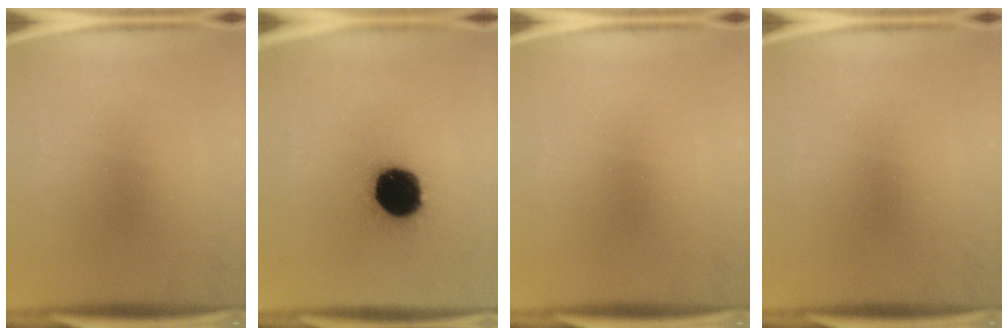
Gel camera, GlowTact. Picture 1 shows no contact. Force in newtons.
{"total": 18.6}
{"total": 0.0}
{"total": 0.0}